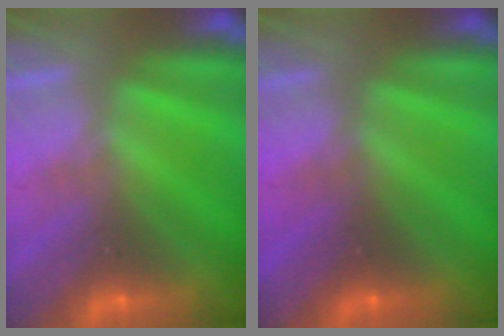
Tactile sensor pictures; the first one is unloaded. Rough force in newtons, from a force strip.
{"total": 2.2}